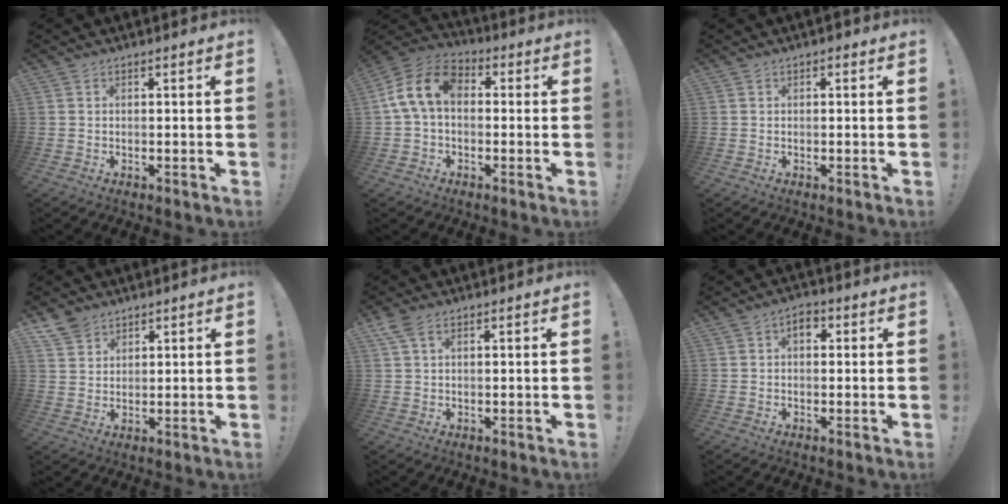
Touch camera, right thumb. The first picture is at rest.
{"total": 12.5, "force": [1.5, 8.0, 9.4], "torque": [-0.184, 0.017, 0.031]}
{"total": 0.5, "force": [-0.2, 0.5, 0.1], "torque": [-0.002, 0.003, -0.004]}
{"total": 5.5, "force": [4.3, 3.1, 1.3], "torque": [-0.021, -0.027, 0.083]}
{"total": 4.0, "force": [2.0, 2.1, 2.8], "torque": [-0.058, 0.002, 0.039]}
{"total": 3.6, "force": [0.8, 2.4, 2.6], "torque": [-0.032, 0.002, 0.010]}